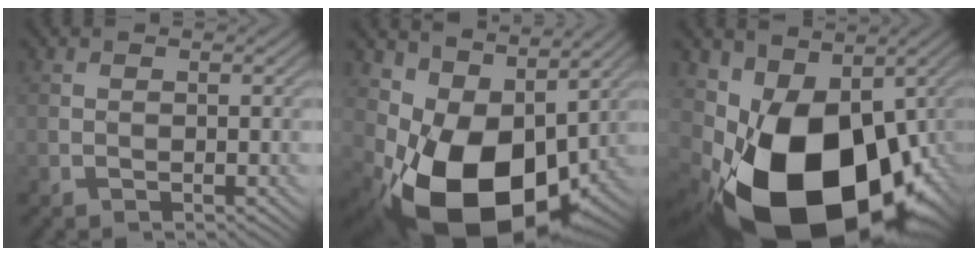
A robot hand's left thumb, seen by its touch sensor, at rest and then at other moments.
{"total": 13.7, "force": [-0.6, 9.2, 10.2], "torque": [-0.177, -0.040, 0.001]}
{"total": 18.2, "force": [-4.6, 11.6, 13.3], "torque": [-0.252, -0.049, -0.052]}